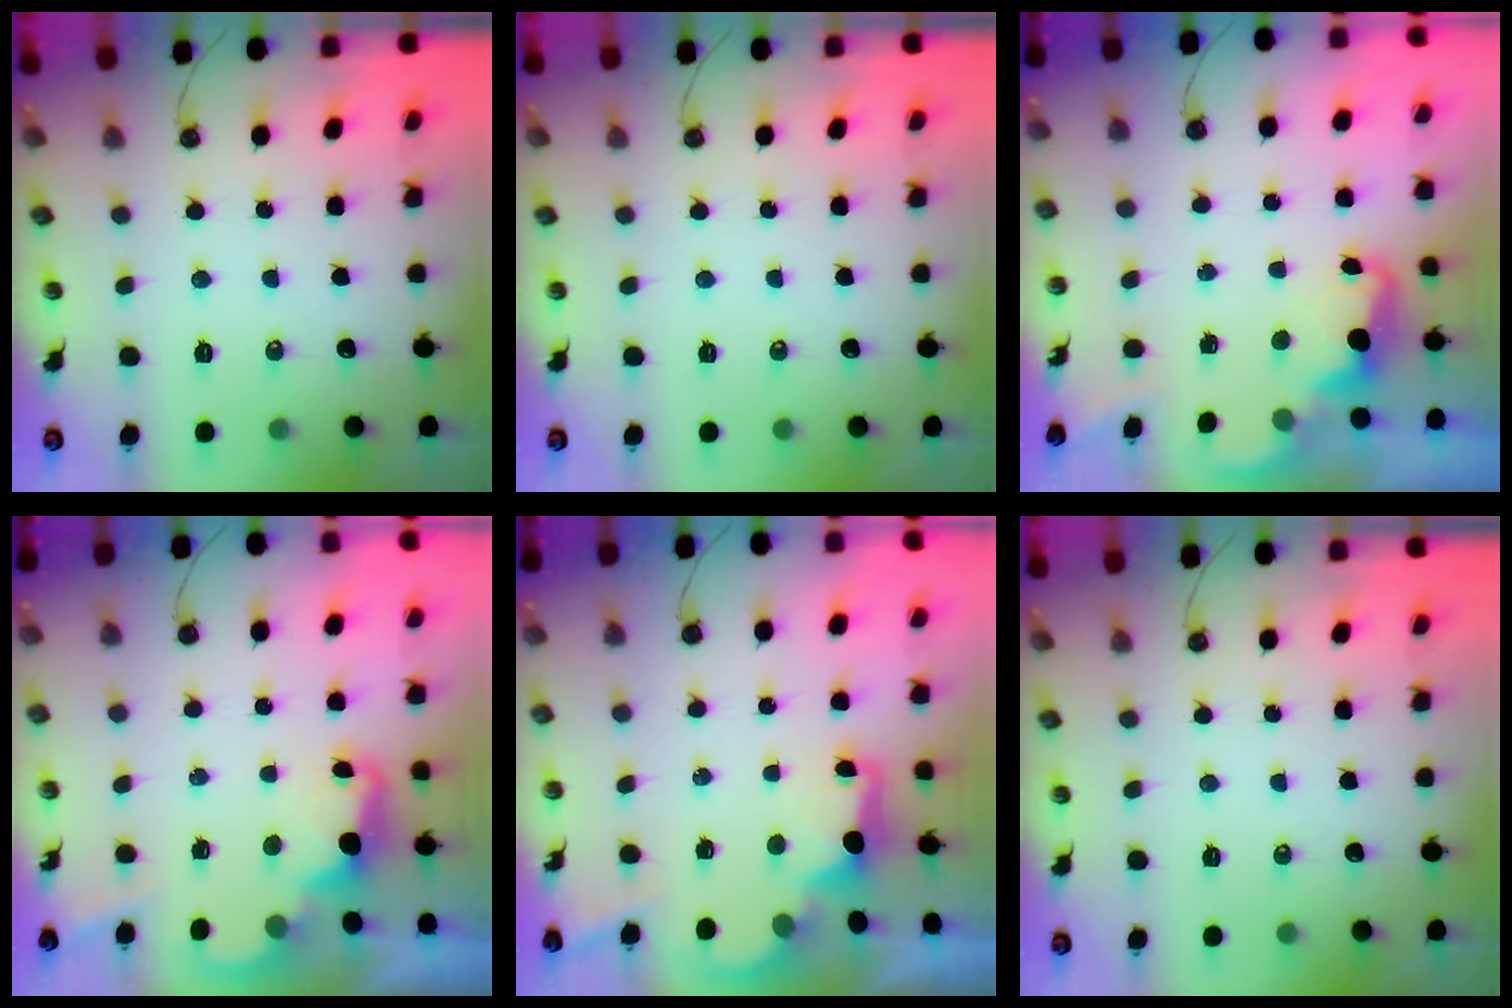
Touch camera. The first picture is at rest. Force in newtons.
{"total": 0.0}
{"total": 2.4, "press": 2.3, "slide": 0.7}
{"total": 2.5, "press": 2.5, "slide": 0.5}
{"total": 2.7, "press": 2.6, "slide": 0.8}
{"total": 0.0}